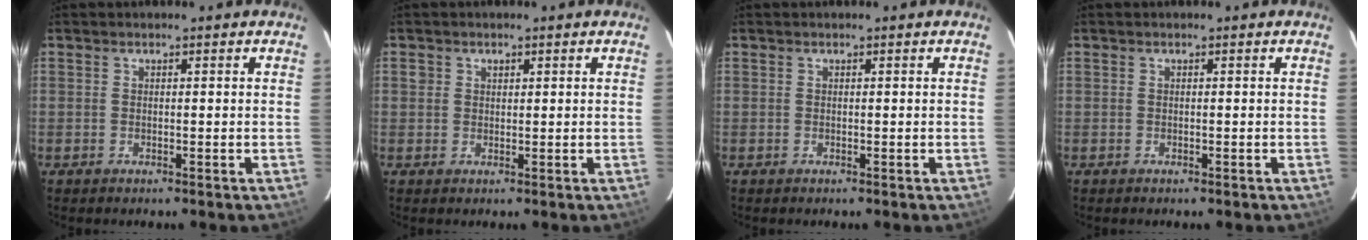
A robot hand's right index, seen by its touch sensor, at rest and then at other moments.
{"total": 1.4, "force": [0.4, 1.3, 0.3], "torque": [-0.005, 0.004, 0.007]}
{"total": 0.0}
{"total": 0.0}